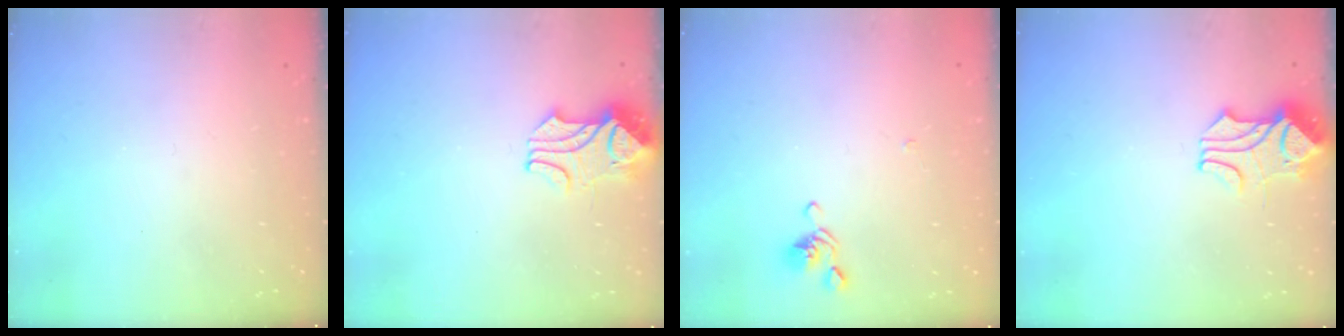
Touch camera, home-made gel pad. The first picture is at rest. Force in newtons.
{"total": 2.2, "press": 2.0, "slide": 1.0}
{"total": 2.6, "press": 2.5, "slide": 0.6}
{"total": 1.7, "press": 1.3, "slide": 1.1}